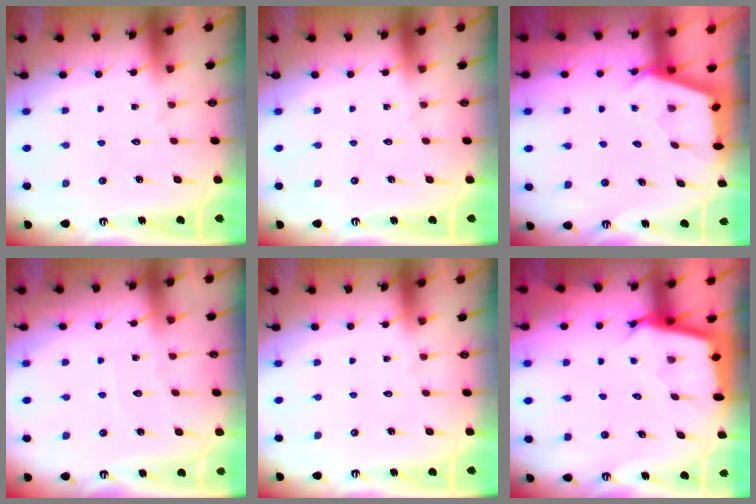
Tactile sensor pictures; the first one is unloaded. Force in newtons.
{"total": 0.0}
{"total": 2.5, "press": 2.5, "slide": 0.3}
{"total": 4.0, "press": 4.0, "slide": 0.6}
{"total": 0.0}
{"total": 2.5, "press": 2.5, "slide": 0.1}